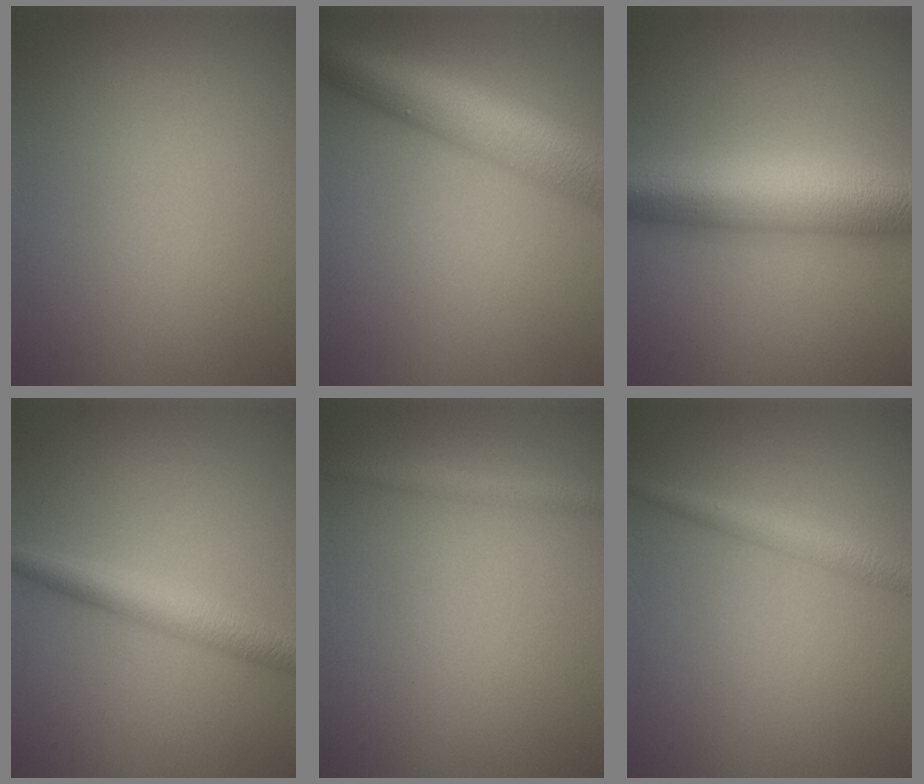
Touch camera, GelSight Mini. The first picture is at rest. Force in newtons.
{"total": 9.5, "press": 9.5, "slide": 0.2}
{"total": 9.8, "press": 9.8, "slide": 0.2}
{"total": 3.5, "press": 3.5, "slide": 0.1}
{"total": 1.6, "press": 1.6, "slide": 0.0}
{"total": 2.3, "press": 2.3, "slide": 0.1}